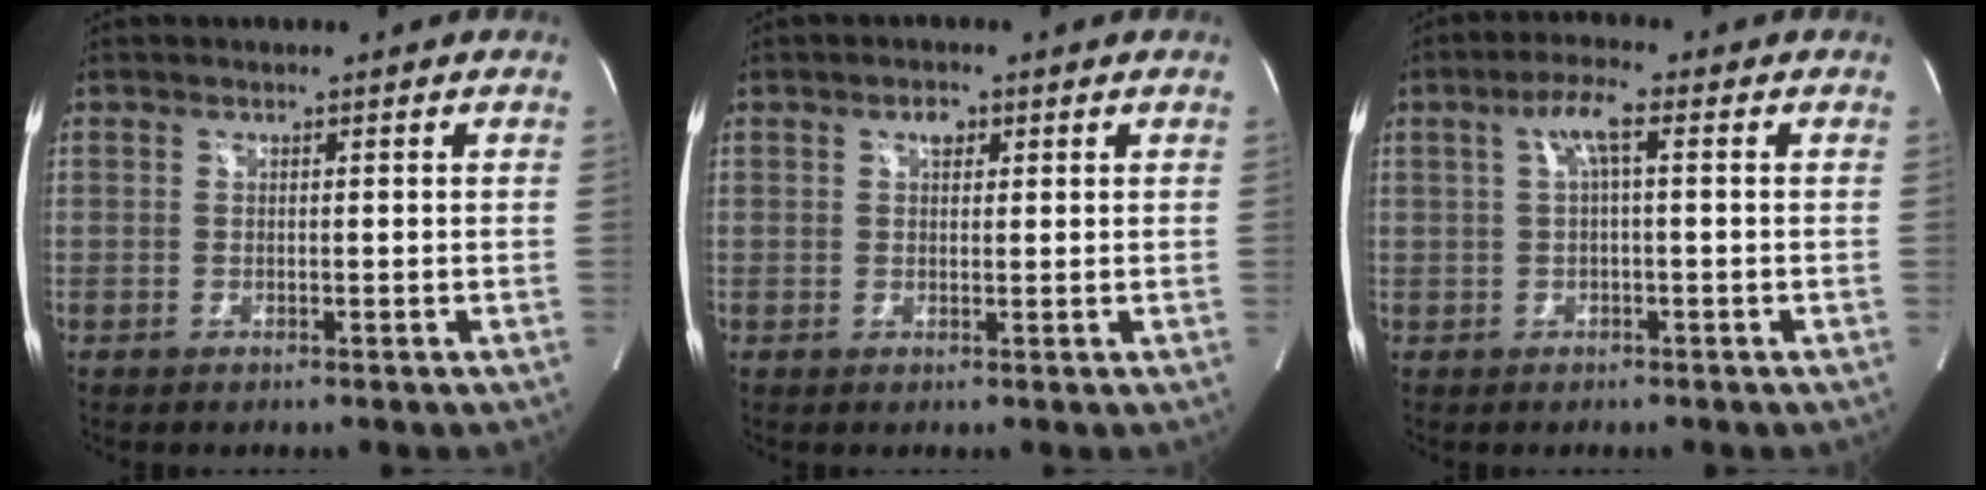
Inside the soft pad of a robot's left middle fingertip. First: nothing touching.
{"total": 1.8, "force": [0.9, 1.0, 1.2], "torque": [-0.024, 0.003, 0.015]}
{"total": 4.2, "force": [1.1, 0.3, 4.0], "torque": [-0.082, 0.011, 0.022]}